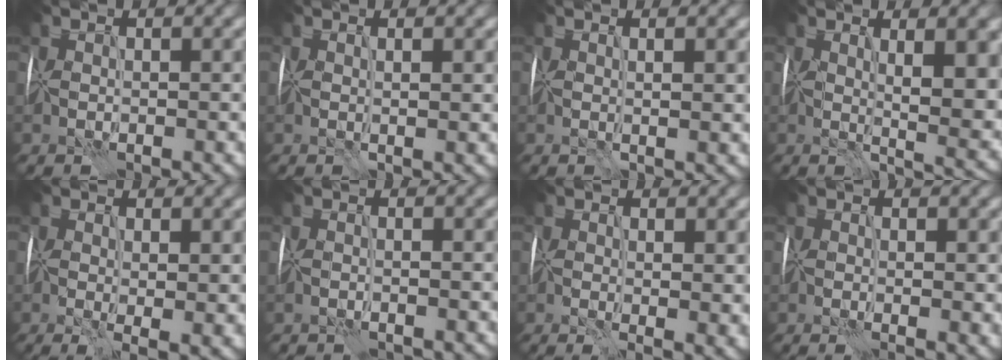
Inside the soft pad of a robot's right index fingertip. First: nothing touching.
{"total": 1.1, "force": [0.1, 0.0, 1.1], "torque": [-0.016, -0.003, 0.001]}
{"total": 1.4, "force": [0.2, 0.1, 1.4], "torque": [-0.022, -0.003, 0.003]}
{"total": 9.0, "force": [1.5, 3.0, 8.3], "torque": [-0.123, -0.015, 0.026]}
{"total": 4.3, "force": [-0.5, 1.5, 4.0], "torque": [-0.071, -0.017, -0.006]}
{"total": 0.7, "force": [-0.7, 0.1, 0.1], "torque": [-0.001, -0.003, -0.016]}
{"total": 3.8, "force": [-0.2, 1.5, 3.5], "torque": [-0.053, -0.012, 0.001]}
{"total": 2.3, "force": [-0.4, 0.6, 2.2], "torque": [-0.029, -0.006, -0.008]}